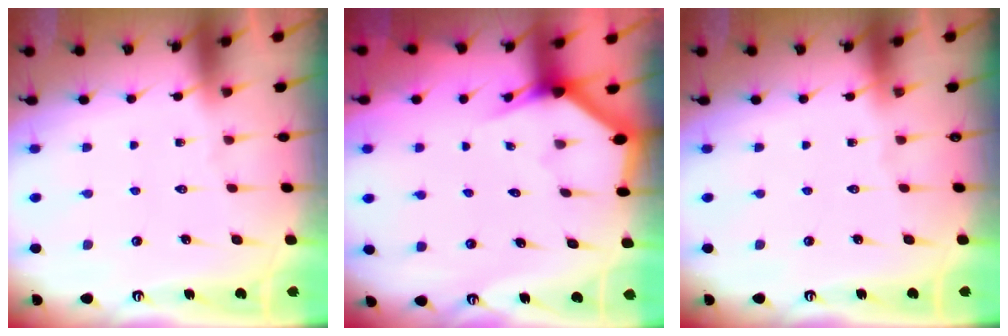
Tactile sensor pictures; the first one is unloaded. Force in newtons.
{"total": 2.7, "press": 2.7, "slide": 0.1}
{"total": 0.0}